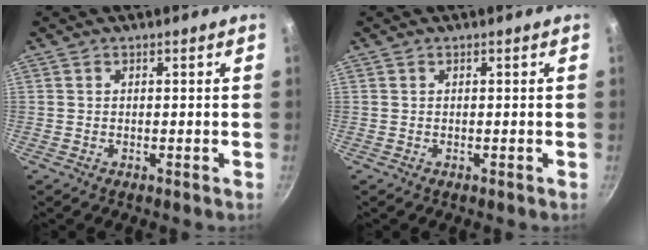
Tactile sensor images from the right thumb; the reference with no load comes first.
{"total": 0.0}